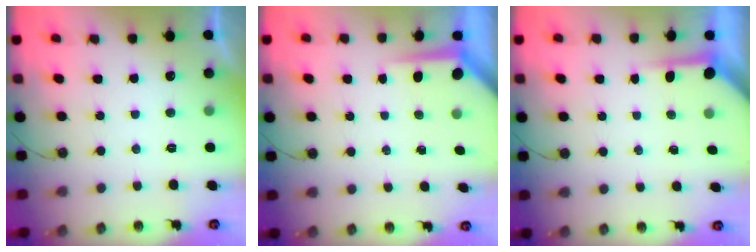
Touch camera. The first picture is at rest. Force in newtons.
{"total": 4.0, "press": 4.0, "slide": 0.3}
{"total": 3.8, "press": 3.7, "slide": 0.5}